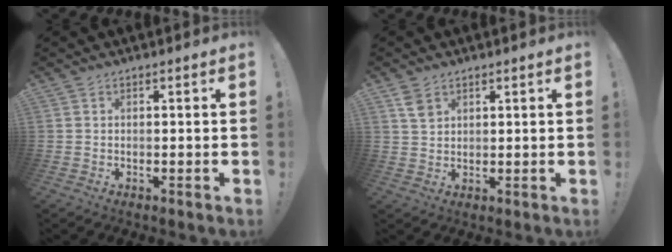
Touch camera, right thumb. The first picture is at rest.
{"total": 4.1, "force": [2.4, 2.5, 2.2], "torque": [-0.032, -0.011, 0.044]}